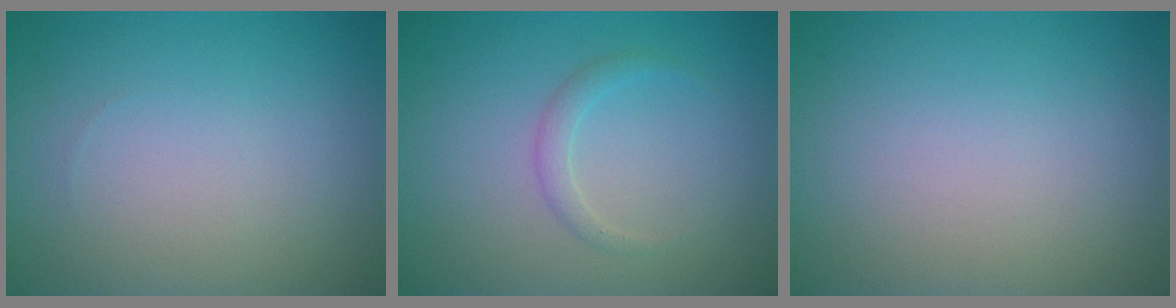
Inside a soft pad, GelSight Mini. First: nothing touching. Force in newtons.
{"total": 1.2, "press": 1.2, "slide": 0.0}
{"total": 0.0}